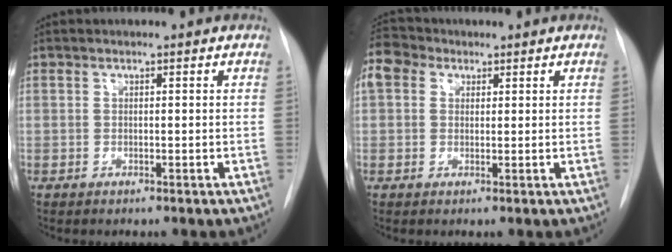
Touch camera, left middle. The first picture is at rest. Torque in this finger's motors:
{"motor_torque": [1.44, -0.70, 1.05, 0.21]}